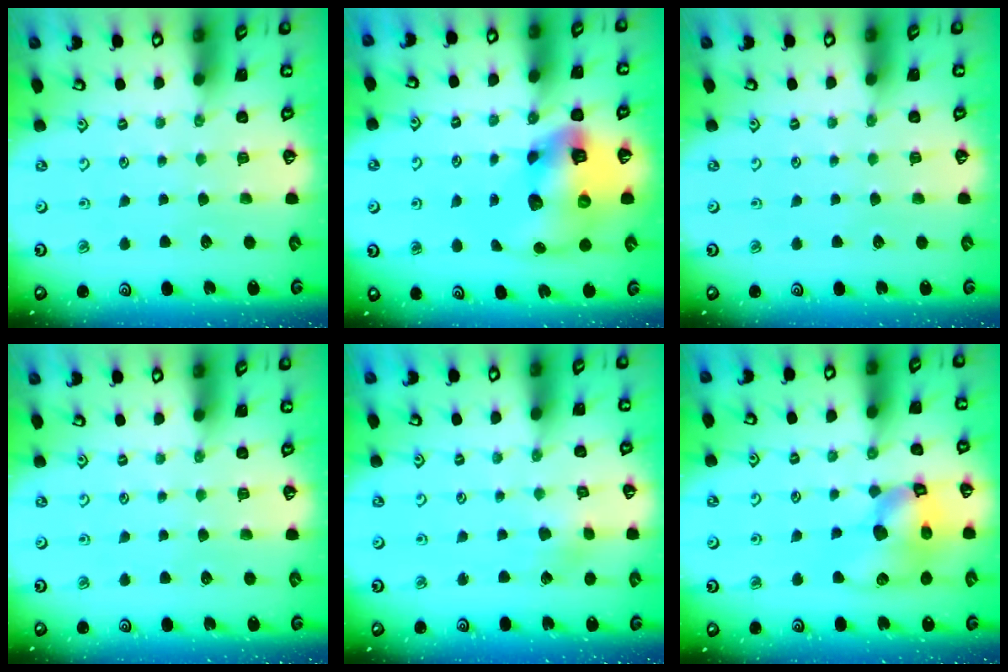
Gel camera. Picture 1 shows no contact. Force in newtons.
{"total": 15.9, "press": 15.7, "slide": 2.4}
{"total": 0.0}
{"total": 0.0}
{"total": 2.6, "press": 2.6, "slide": 0.4}
{"total": 15.4, "press": 15.2, "slide": 2.1}